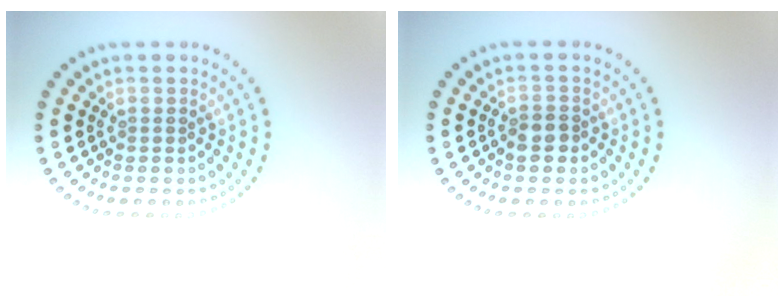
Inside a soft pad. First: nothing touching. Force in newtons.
{"total": 1.8, "press": 1.6, "slide": 0.7}